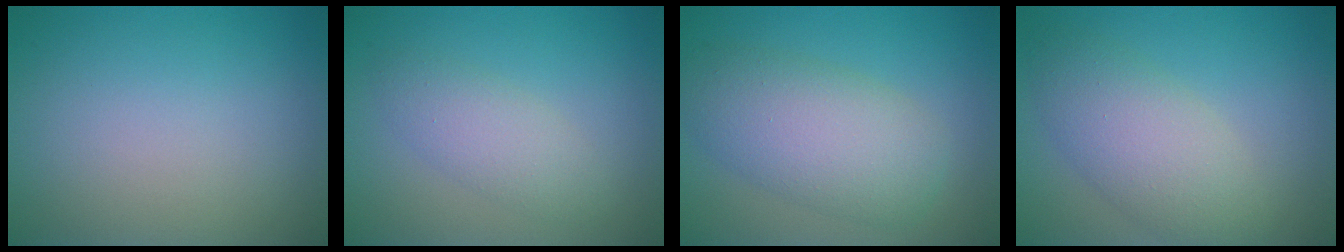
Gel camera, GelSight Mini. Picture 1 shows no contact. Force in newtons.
{"total": 2.7, "press": 2.7, "slide": 0.1}
{"total": 6.4, "press": 6.4, "slide": 0.2}
{"total": 5.2, "press": 5.2, "slide": 0.2}